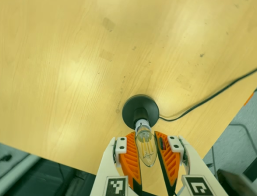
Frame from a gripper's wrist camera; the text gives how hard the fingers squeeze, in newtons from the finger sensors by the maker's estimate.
{"total": 13.0, "left": 12.7, "right": 13.3}